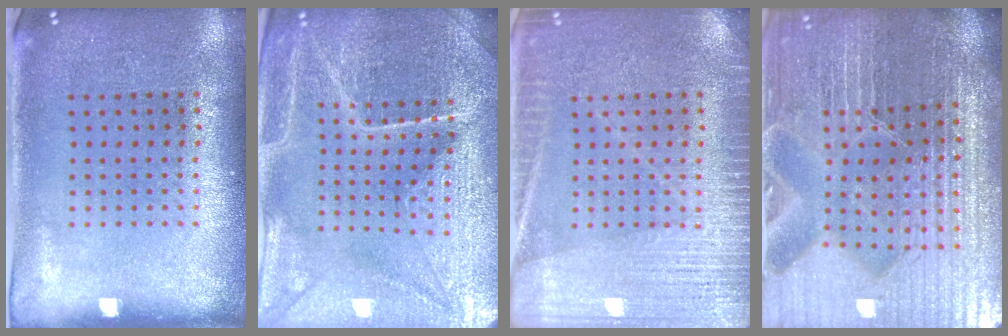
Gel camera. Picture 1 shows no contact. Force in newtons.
{"total": 4.9, "press": 4.6, "slide": 1.6}
{"total": 4.4, "press": 4.4, "slide": 0.6}
{"total": 5.7, "press": 5.3, "slide": 2.2}